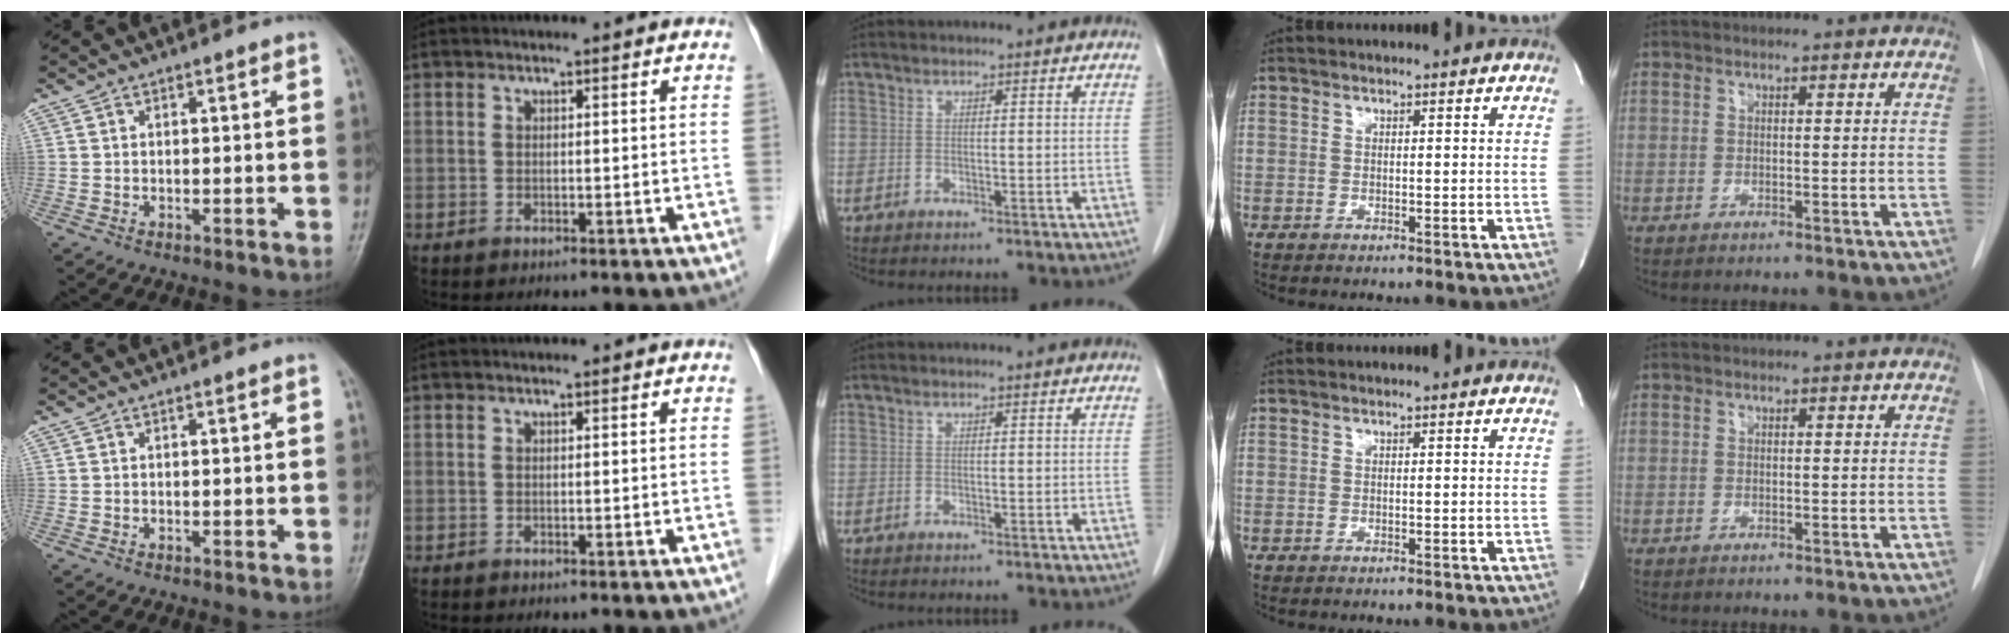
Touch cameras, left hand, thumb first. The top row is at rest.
{}